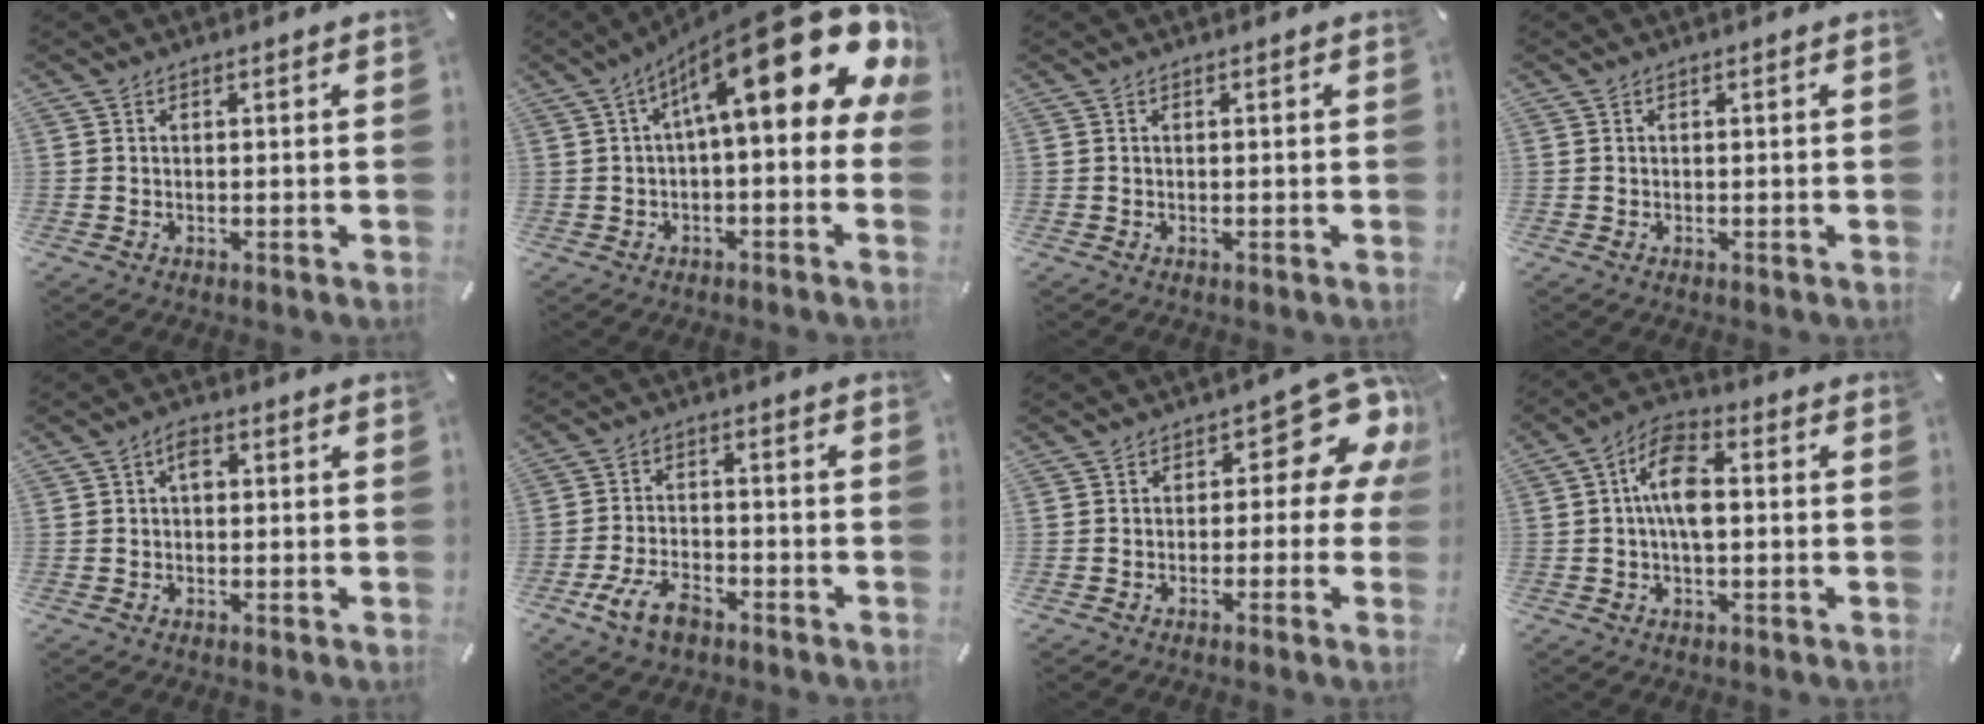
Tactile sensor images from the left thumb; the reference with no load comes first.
{"total": 23.2, "force": [9.2, 6.9, 20.1], "torque": [-0.293, -0.076, 0.153]}
{"total": 0.0}
{"total": 0.0}
{"total": 2.6, "force": [0.2, 1.6, 2.1], "torque": [-0.042, 0.009, 0.002]}
{"total": 8.7, "force": [-5.0, 4.7, 5.4], "torque": [-0.126, 0.015, -0.095]}
{"total": 11.2, "force": [4.3, 6.1, 8.3], "torque": [-0.102, -0.032, 0.073]}
{"total": 9.4, "force": [-0.1, 4.7, 8.2], "torque": [-0.149, 0.013, -0.002]}